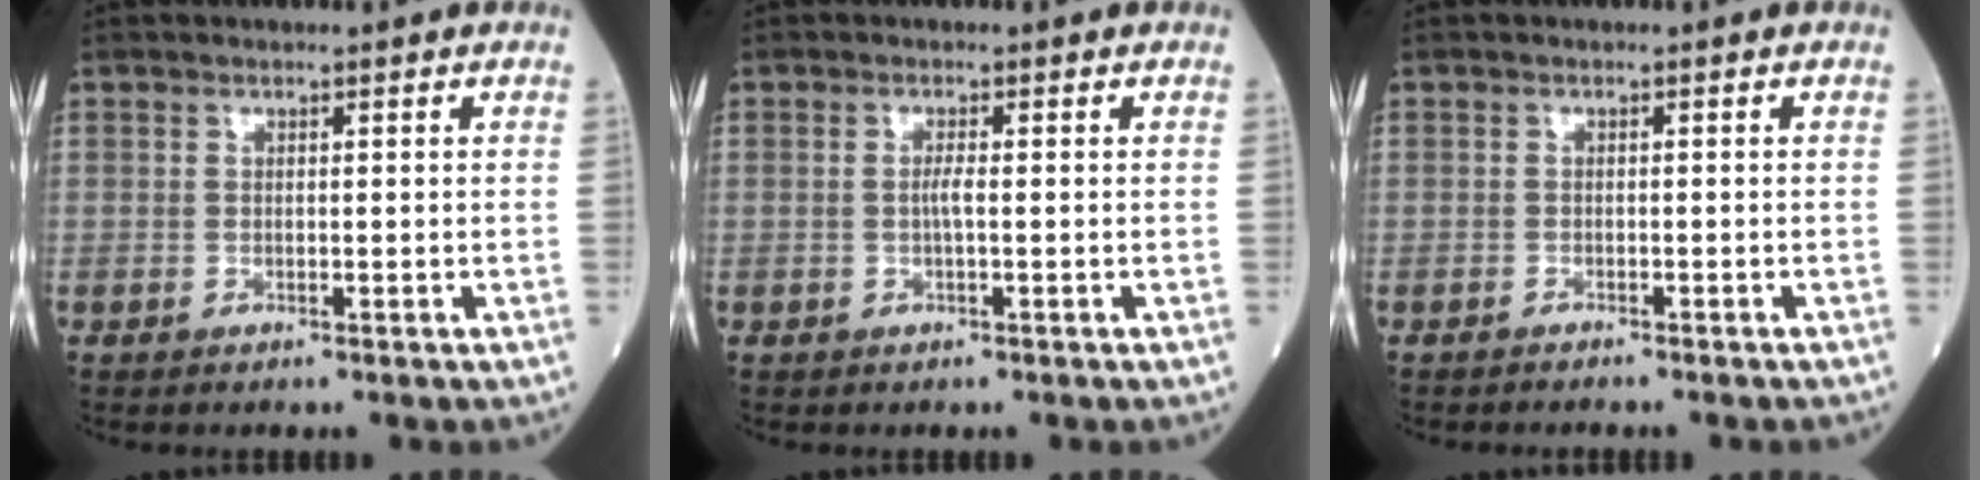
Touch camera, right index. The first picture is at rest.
{"total": 1.4, "force": [-0.1, 0.0, 1.4], "torque": [-0.029, 0.001, 0.000]}
{"total": 2.5, "force": [-2.3, 0.3, 1.0], "torque": [-0.020, -0.002, -0.023]}